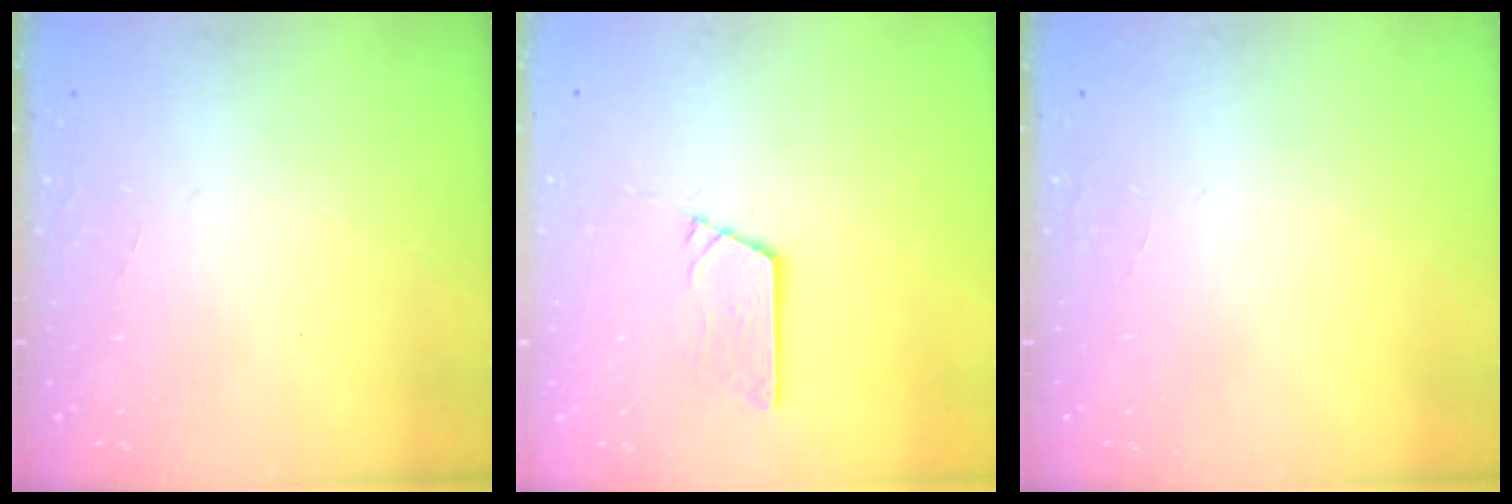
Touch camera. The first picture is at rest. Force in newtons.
{"total": 4.1, "press": 4.1, "slide": 0.2}
{"total": 0.0}